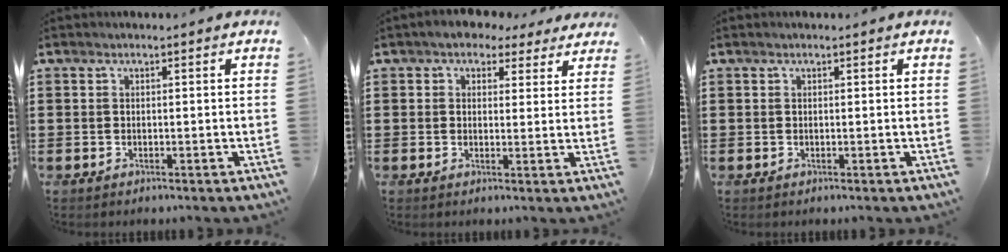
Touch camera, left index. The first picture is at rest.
{"total": 3.6, "force": [3.0, 1.8, 0.8], "torque": [-0.021, -0.003, 0.053]}
{"total": 0.0}